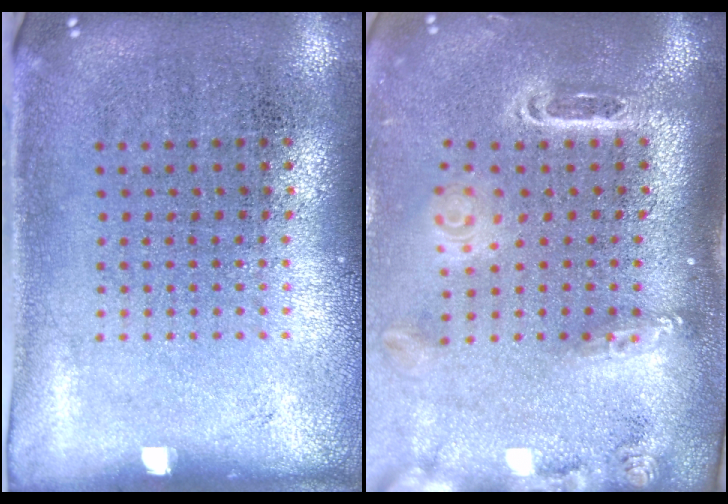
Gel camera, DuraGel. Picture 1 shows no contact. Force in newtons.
{"total": 2.7, "press": 1.9, "slide": 1.9}